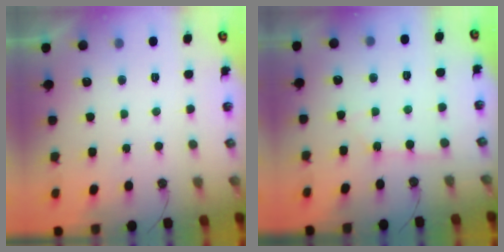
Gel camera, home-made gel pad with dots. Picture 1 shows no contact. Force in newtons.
{"total": 2.1, "press": 2.1, "slide": 0.2}